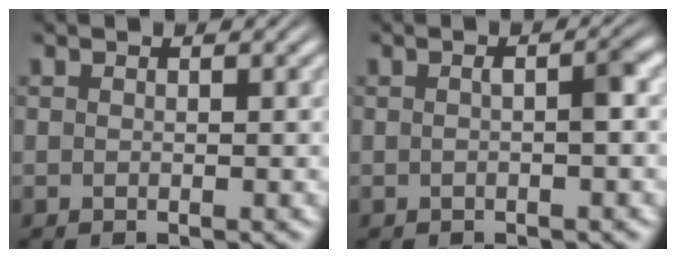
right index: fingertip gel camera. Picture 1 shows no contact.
{"total": 1.8, "force": [-0.3, 0.2, 1.8], "torque": [-0.022, 0.005, -0.007]}